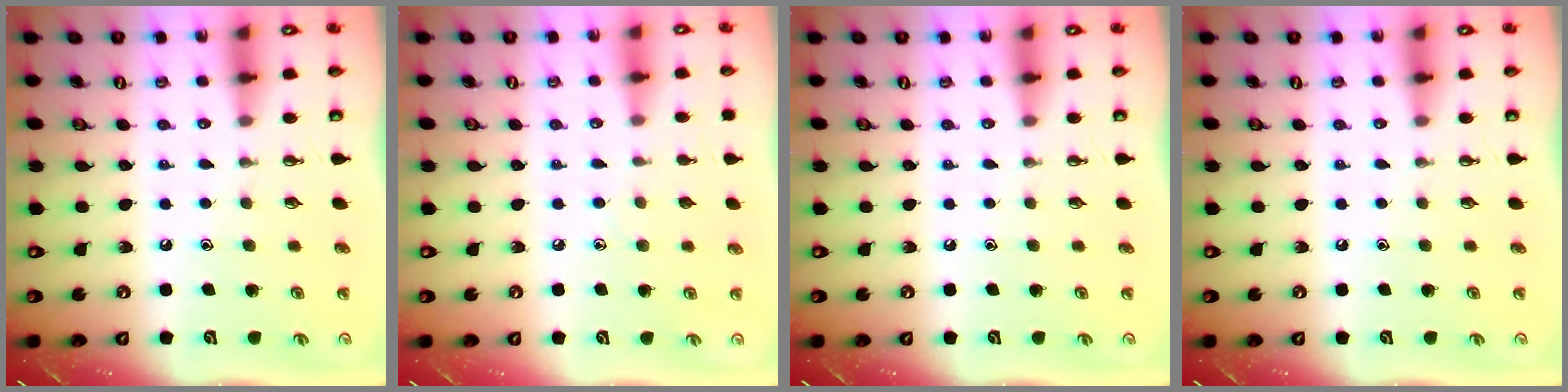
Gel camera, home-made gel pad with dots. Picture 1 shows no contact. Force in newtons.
{"total": 5.3, "press": 5.3, "slide": 0.6}
{"total": 0.0}
{"total": 0.0}